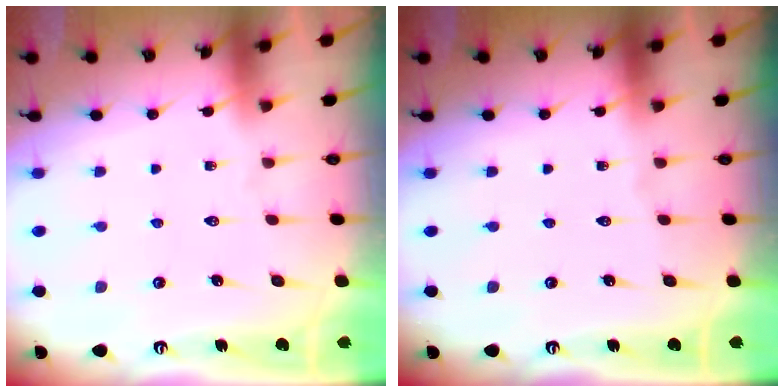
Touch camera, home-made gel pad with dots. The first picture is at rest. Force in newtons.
{"total": 0.0}